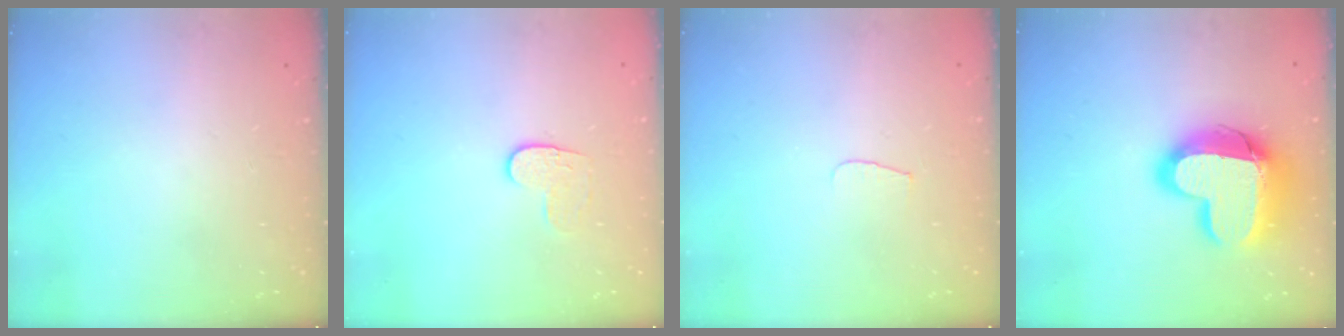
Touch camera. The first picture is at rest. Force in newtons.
{"total": 5.8, "press": 5.8, "slide": 0.6}
{"total": 3.6, "press": 3.6, "slide": 0.4}
{"total": 18.9, "press": 18.9, "slide": 1.2}